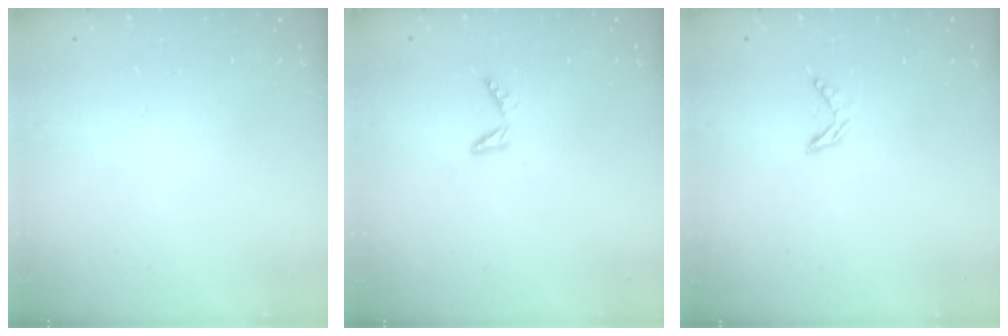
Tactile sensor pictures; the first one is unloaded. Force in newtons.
{"total": 3.7, "press": 3.7, "slide": 0.2}
{"total": 5.3, "press": 5.2, "slide": 0.5}